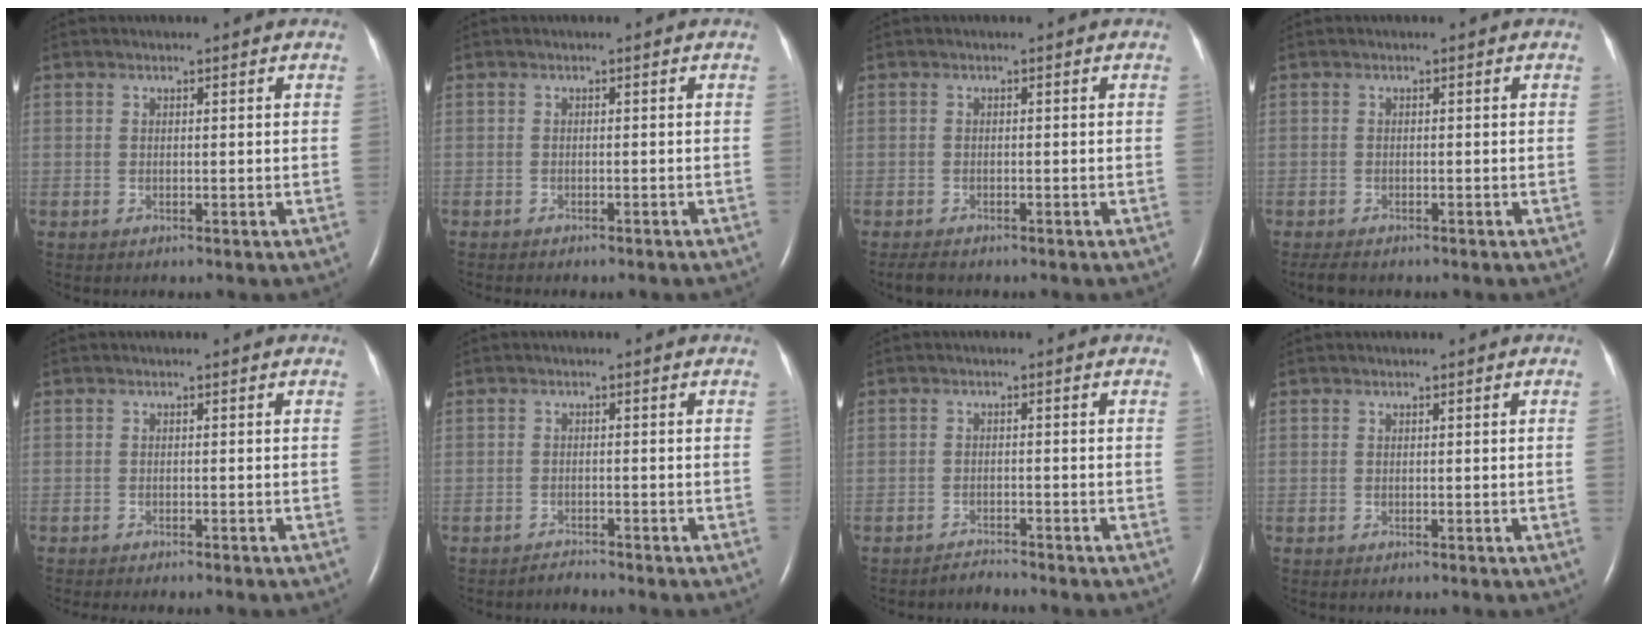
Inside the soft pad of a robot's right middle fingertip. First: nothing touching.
{"total": 5.0, "force": [-4.3, 1.2, 2.3], "torque": [-0.029, -0.008, -0.046]}
{"total": 1.6, "force": [-1.4, 0.5, 0.7], "torque": [-0.019, -0.005, -0.020]}
{"total": 1.9, "force": [-1.5, 0.6, 0.9], "torque": [-0.021, -0.005, -0.021]}
{"total": 4.4, "force": [-3.8, 0.6, 2.2], "torque": [-0.028, -0.007, -0.043]}
{"total": 1.2, "force": [-1.1, -0.2, -0.4], "torque": [0.006, -0.009, -0.016]}
{"total": 1.5, "force": [-1.4, -0.3, -0.5], "torque": [0.008, -0.012, -0.021]}
{"total": 0.6, "force": [0.0, -0.3, 0.6], "torque": [-0.007, -0.001, -0.002]}